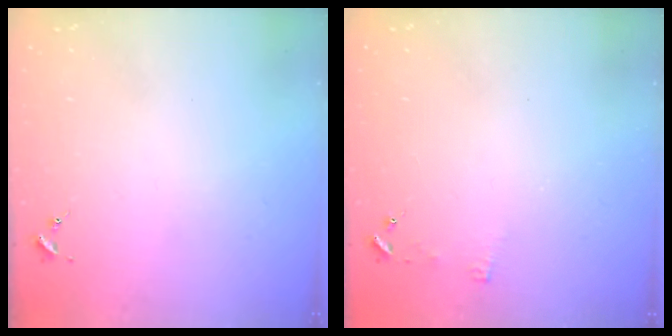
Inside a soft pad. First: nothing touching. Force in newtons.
{"total": 3.4, "press": 3.3, "slide": 0.3}